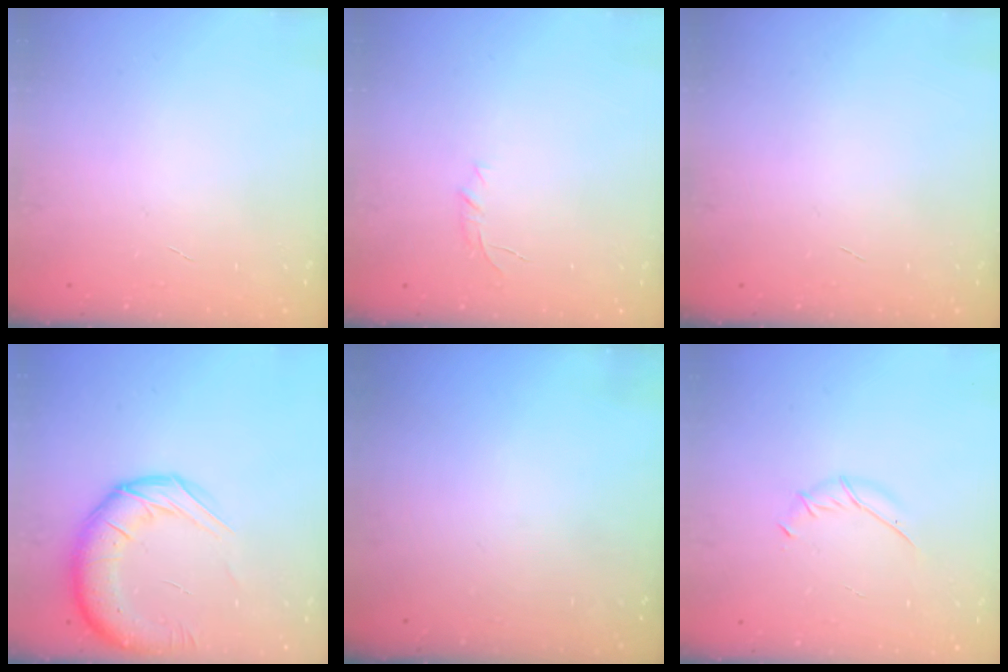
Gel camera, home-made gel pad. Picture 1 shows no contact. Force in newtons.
{"total": 4.7, "press": 4.6, "slide": 1.3}
{"total": 0.0}
{"total": 15.8, "press": 15.3, "slide": 3.9}
{"total": 0.0}
{"total": 3.7, "press": 3.7, "slide": 0.8}